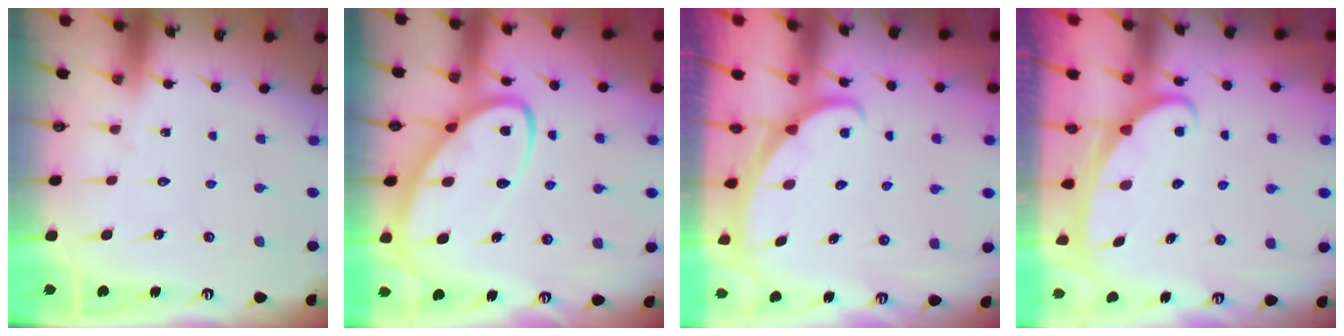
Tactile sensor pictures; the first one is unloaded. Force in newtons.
{"total": 10.5, "press": 10.4, "slide": 1.0}
{"total": 1.7, "press": 1.6, "slide": 0.1}
{"total": 2.6, "press": 2.6, "slide": 0.4}